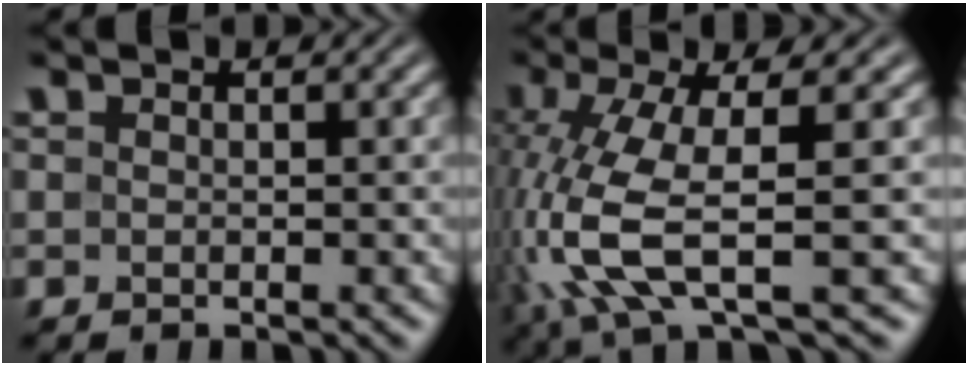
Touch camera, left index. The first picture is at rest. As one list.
[{"total": 9.2, "force": [-1.8, 3.0, 8.5], "torque": [-0.202, -0.003, -0.036]}]